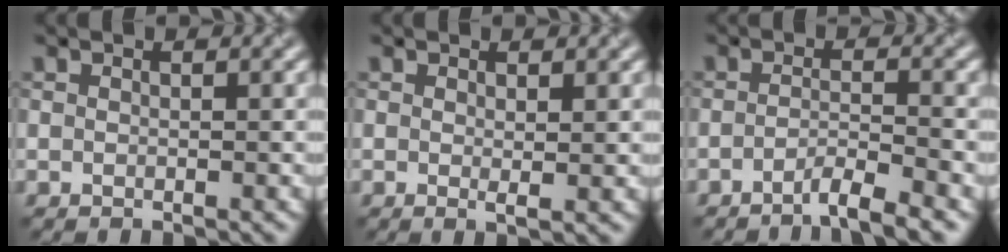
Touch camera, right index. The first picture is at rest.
{"total": 0.9, "force": [0.3, 0.1, 0.9], "torque": [-0.012, -0.006, 0.005]}
{"total": 2.9, "force": [-2.0, 0.3, 2.1], "torque": [-0.028, 0.003, -0.046]}